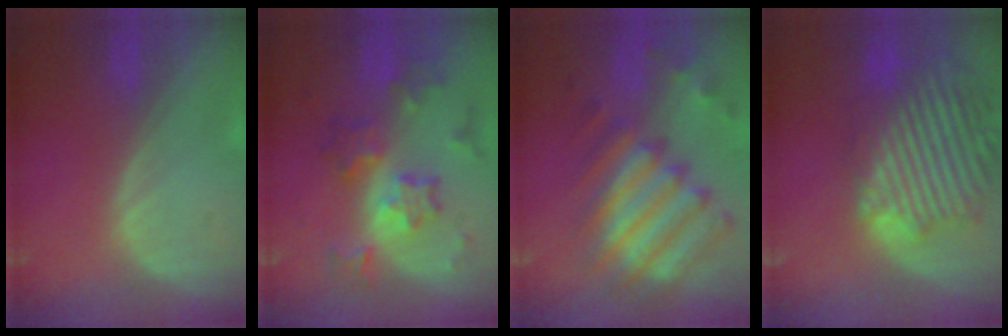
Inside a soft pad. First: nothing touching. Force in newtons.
{"total": 8.3, "press": 8.3, "slide": 0.6}
{"total": 11.9, "press": 10.4, "slide": 5.8}
{"total": 14.6, "press": 12.5, "slide": 7.5}